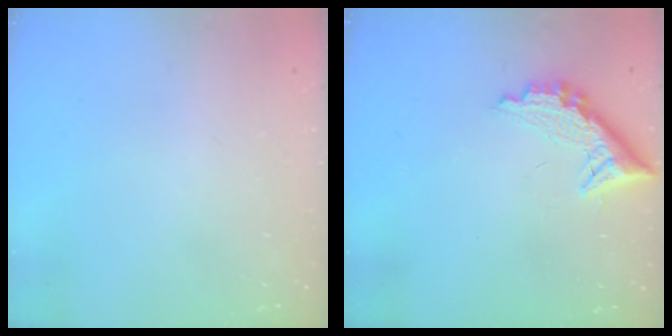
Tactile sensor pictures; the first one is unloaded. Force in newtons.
{"total": 10.9, "press": 10.9, "slide": 0.4}